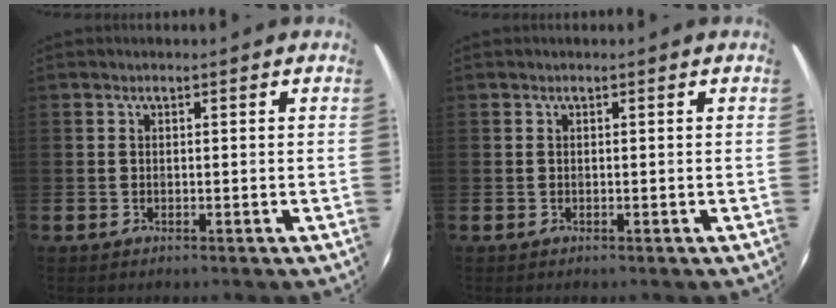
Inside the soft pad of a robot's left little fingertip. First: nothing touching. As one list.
[{"total": 0.0}]